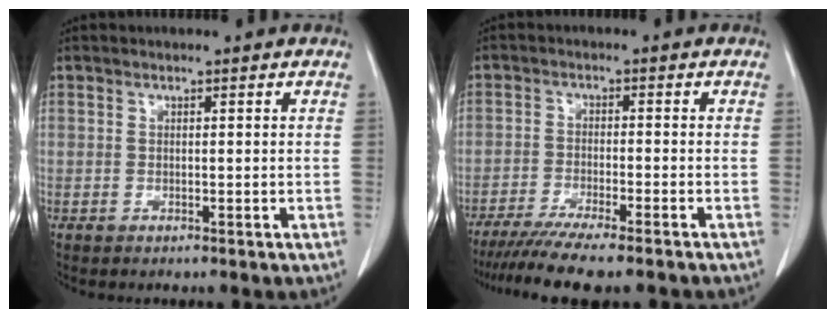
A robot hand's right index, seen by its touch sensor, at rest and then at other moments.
{"total": 11.1, "force": [-9.4, 0.1, 5.9], "torque": [-0.077, -0.025, -0.144]}